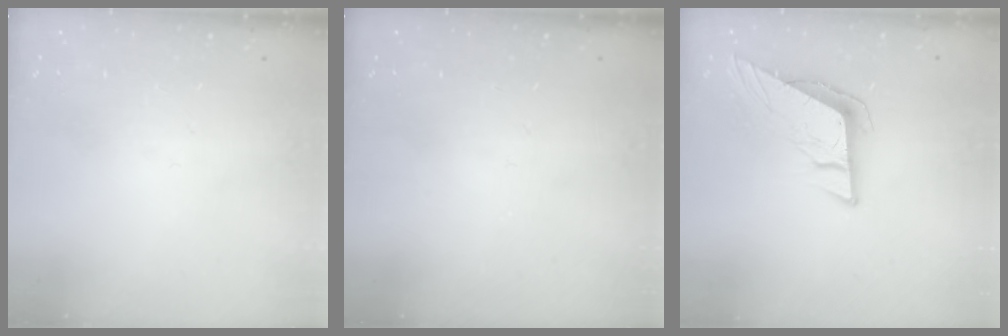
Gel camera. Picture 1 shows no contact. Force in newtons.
{"total": 0.0}
{"total": 10.2, "press": 10.0, "slide": 1.6}